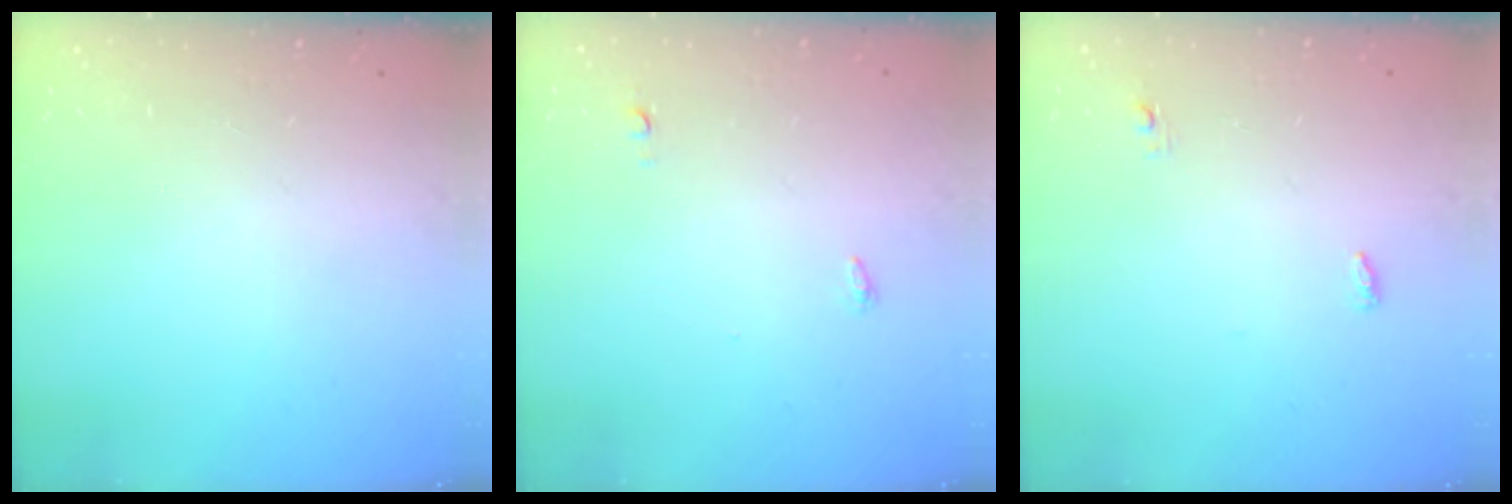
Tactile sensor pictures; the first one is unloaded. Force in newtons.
{"total": 7.3, "press": 3.8, "slide": 6.3}
{"total": 3.4, "press": 3.3, "slide": 0.9}